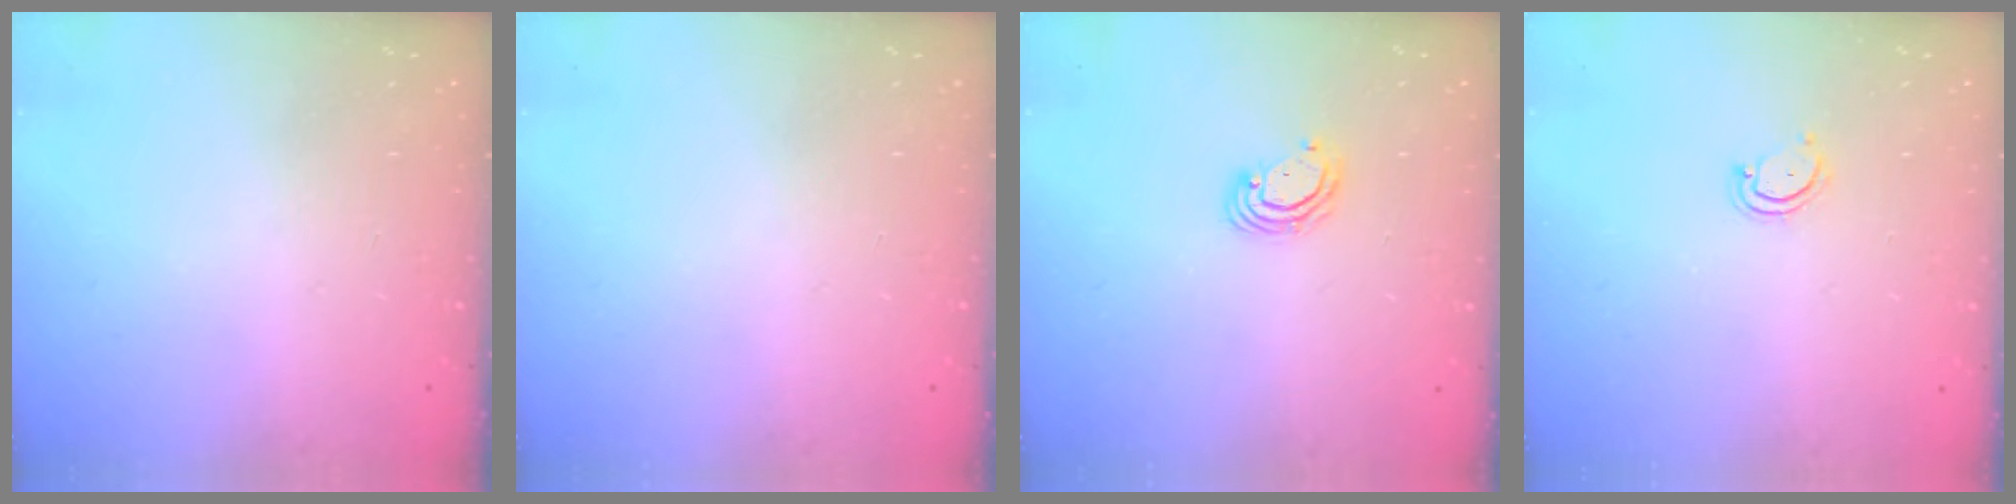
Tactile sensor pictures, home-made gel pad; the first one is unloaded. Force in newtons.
{"total": 0.0}
{"total": 4.9, "press": 4.9, "slide": 0.4}
{"total": 3.8, "press": 3.8, "slide": 0.2}